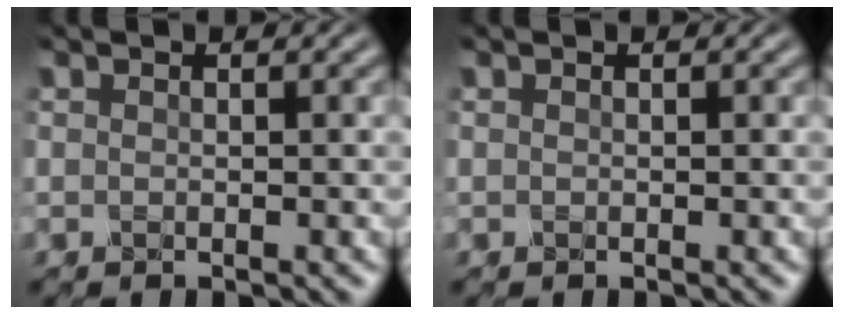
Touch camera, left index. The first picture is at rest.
{"total": 0.0}